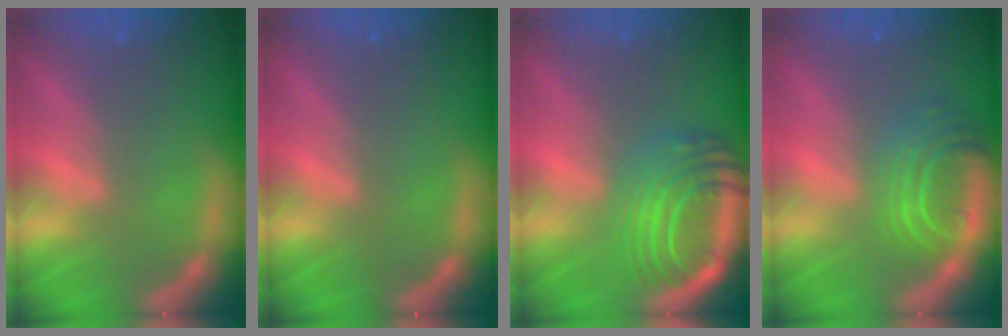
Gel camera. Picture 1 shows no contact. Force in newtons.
{"total": 0.0}
{"total": 10.1}
{"total": 6.1}